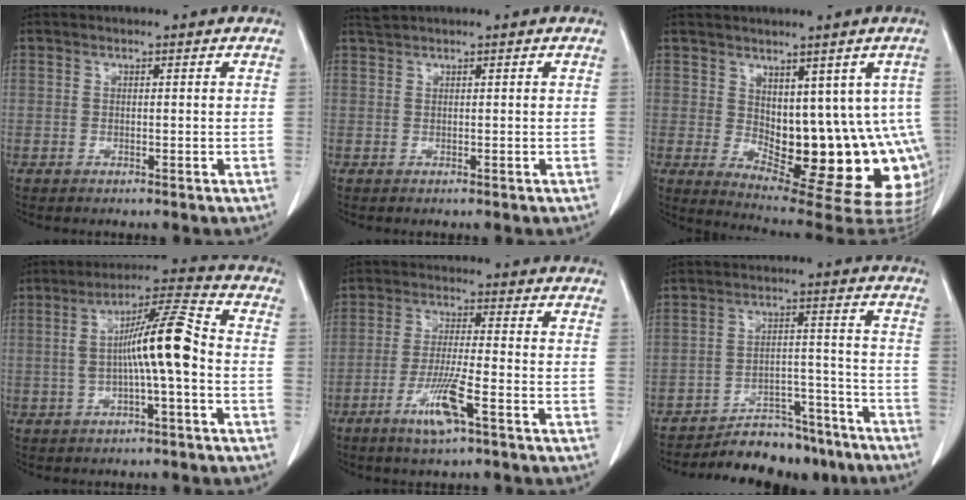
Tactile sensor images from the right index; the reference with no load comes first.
{"total": 1.1, "force": [0.9, -0.1, 0.6], "torque": [-0.016, 0.019, 0.021]}
{"total": 16.1, "force": [-0.6, 7.2, 14.3], "torque": [-0.140, -0.004, 0.011]}
{"total": 10.3, "force": [-0.8, 0.7, 10.2], "torque": [-0.177, 0.026, -0.018]}
{"total": 7.5, "force": [-3.8, 0.1, 6.5], "torque": [-0.130, -0.011, -0.072]}
{"total": 13.4, "force": [-12.4, 4.4, 2.9], "torque": [-0.020, 0.040, -0.174]}